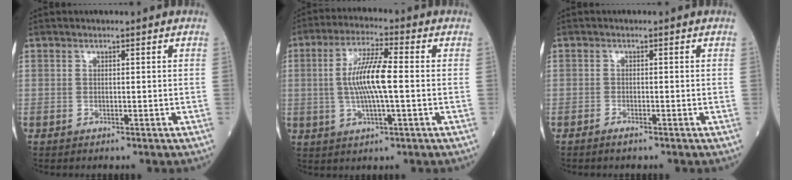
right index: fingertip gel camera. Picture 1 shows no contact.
{"total": 9.3, "force": [0.0, 1.1, 9.2], "torque": [-0.181, 0.005, -0.005]}
{"total": 0.8, "force": [-0.6, 0.1, 0.4], "torque": [-0.010, 0.000, -0.008]}